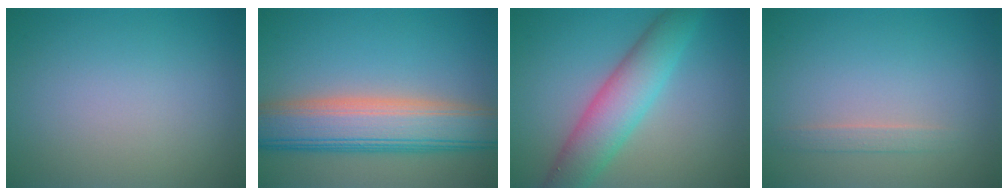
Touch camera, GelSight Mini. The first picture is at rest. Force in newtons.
{"total": 8.7, "press": 8.7, "slide": 0.6}
{"total": 6.0, "press": 6.0, "slide": 0.1}
{"total": 1.1, "press": 1.1, "slide": 0.1}